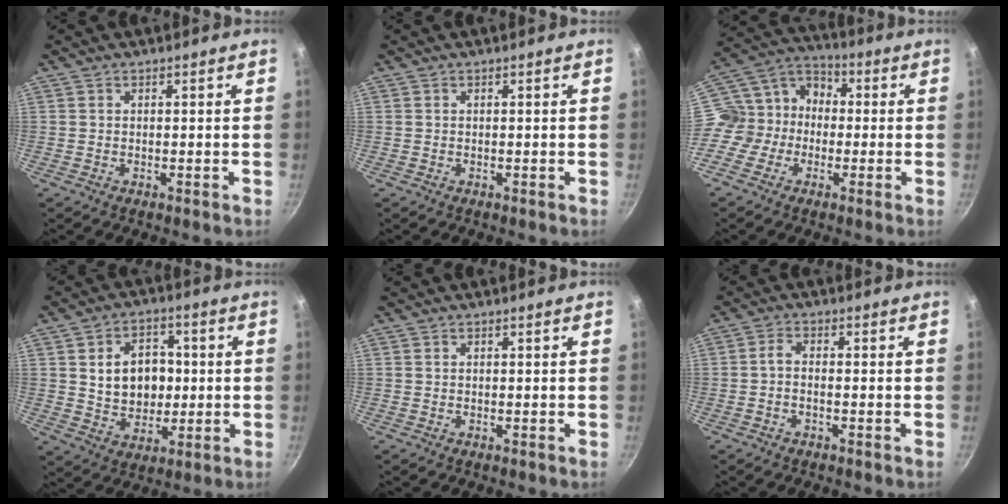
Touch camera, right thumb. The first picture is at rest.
{"total": 0.0}
{"total": 11.2, "force": [-1.6, 9.8, 5.2], "torque": [-0.058, 0.042, -0.055]}
{"total": 11.6, "force": [1.2, 9.0, 7.2], "torque": [-0.080, 0.003, 0.026]}
{"total": 0.0}
{"total": 2.4, "force": [-1.0, 1.1, 2.0], "torque": [-0.050, 0.015, -0.026]}